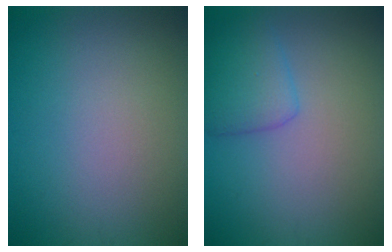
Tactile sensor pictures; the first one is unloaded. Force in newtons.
{"total": 2.7, "press": 2.7, "slide": 0.1}